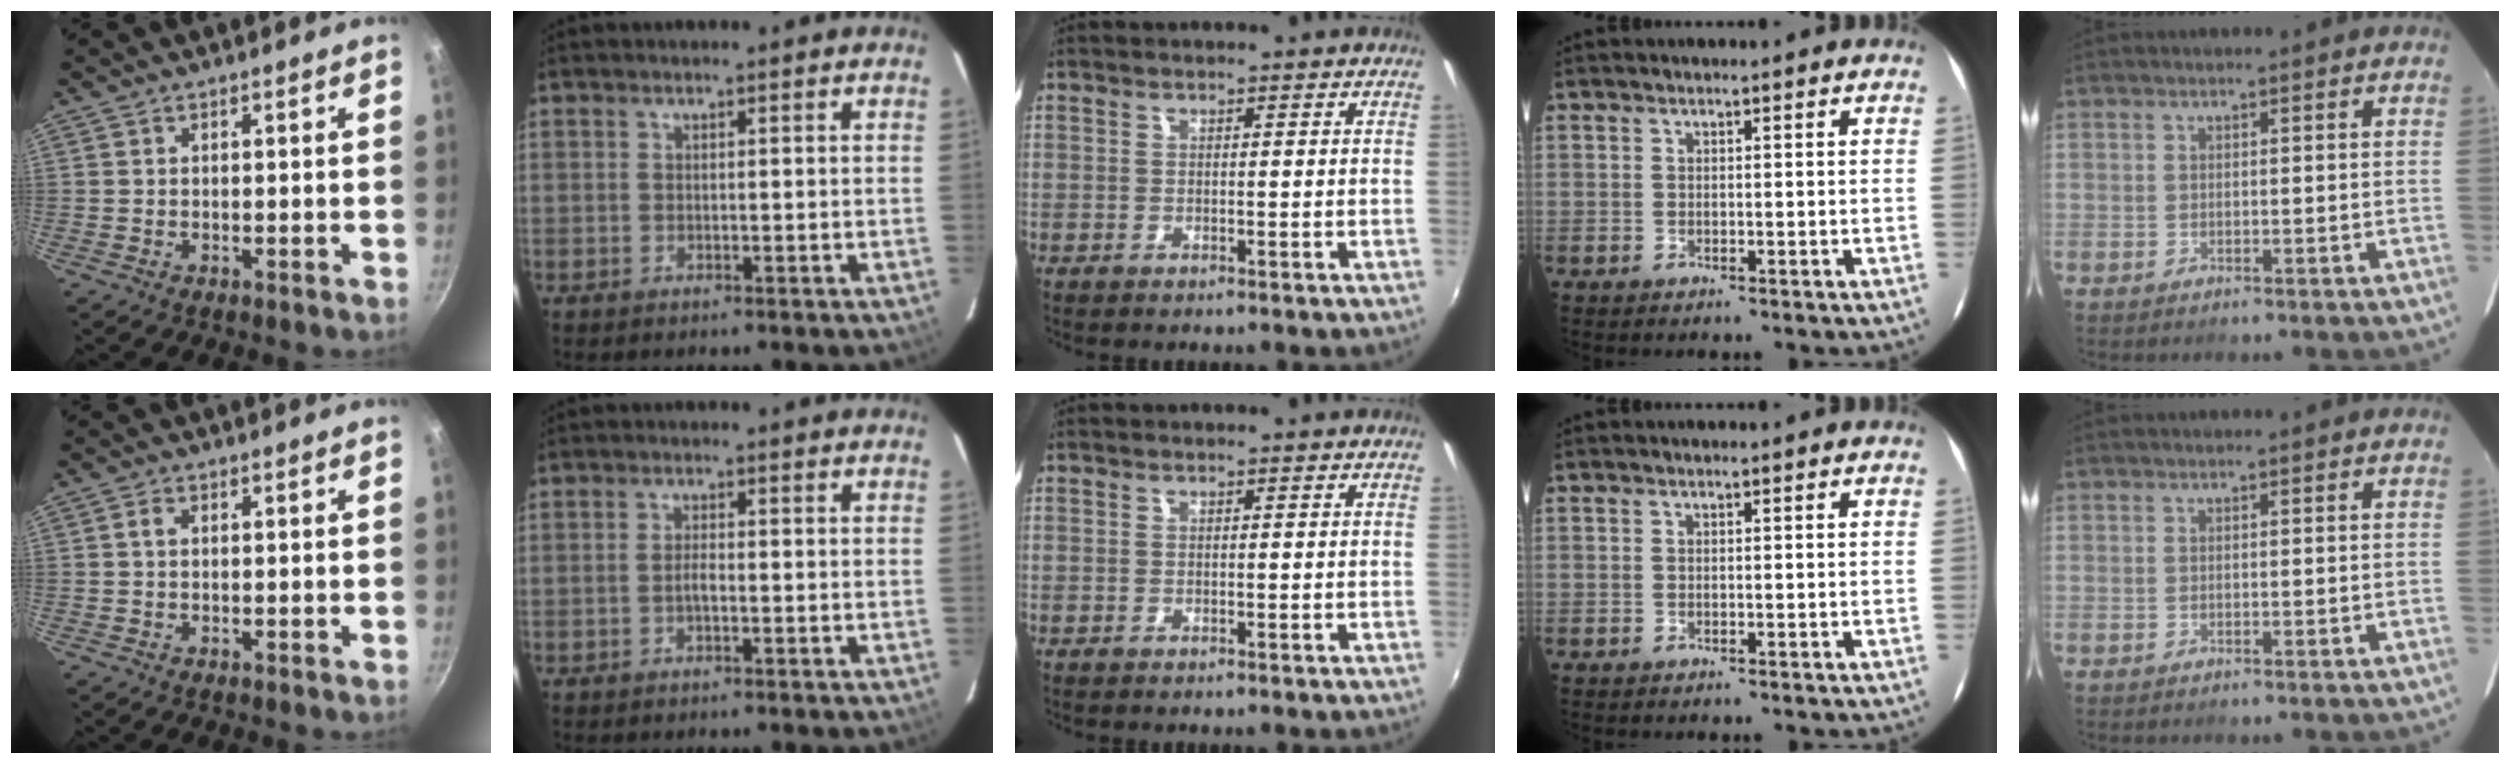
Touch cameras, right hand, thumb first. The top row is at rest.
{"thumb": {"total": 1.2, "force": [0.1, 0.8, 0.9], "torque": [-0.017, 0.005, 0.001]}, "index": {"total": 1.5, "force": [-0.7, 0.5, 1.3], "torque": [-0.025, 0.001, -0.013]}}